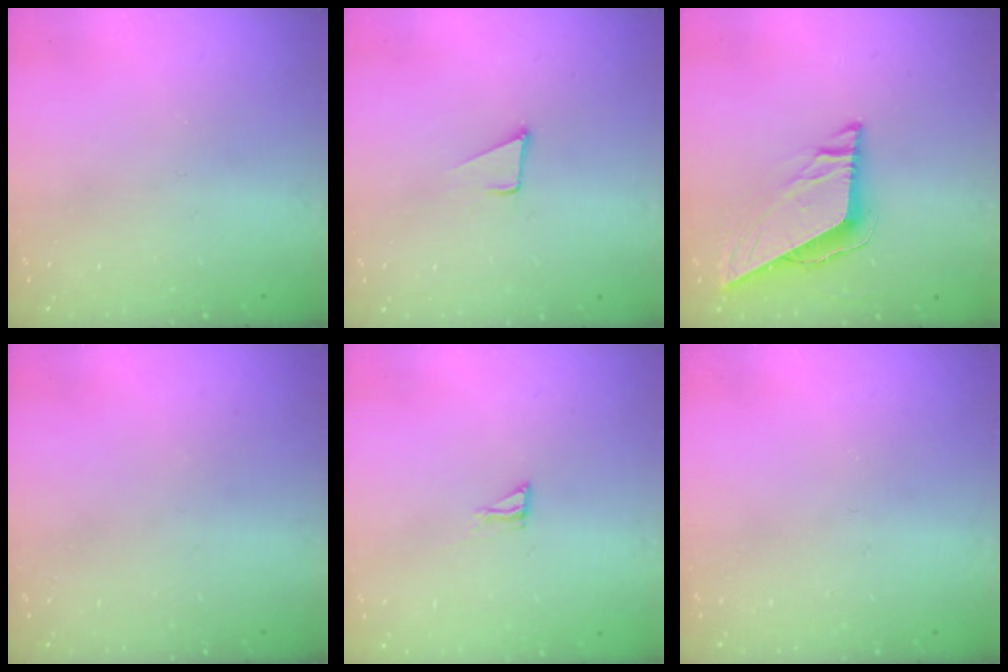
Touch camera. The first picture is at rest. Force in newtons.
{"total": 3.6, "press": 3.6, "slide": 0.3}
{"total": 8.1, "press": 8.1, "slide": 0.3}
{"total": 0.0}
{"total": 4.2, "press": 4.2, "slide": 0.2}
{"total": 0.0}